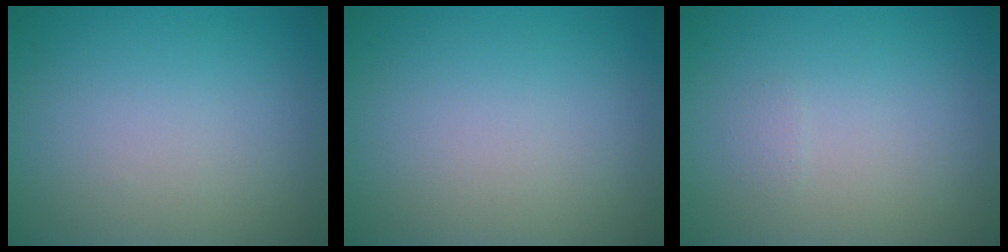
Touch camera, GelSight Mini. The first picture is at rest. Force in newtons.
{"total": 0.0}
{"total": 0.5, "press": 0.5, "slide": 0.1}